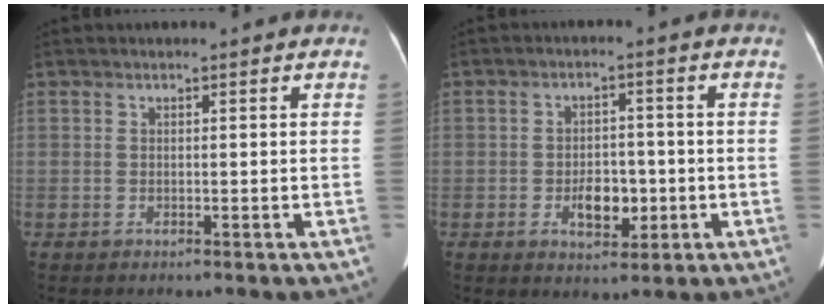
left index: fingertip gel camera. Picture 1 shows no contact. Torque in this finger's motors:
{"motor_torque": [-0.14, 0.03, 0.14, 0.00]}